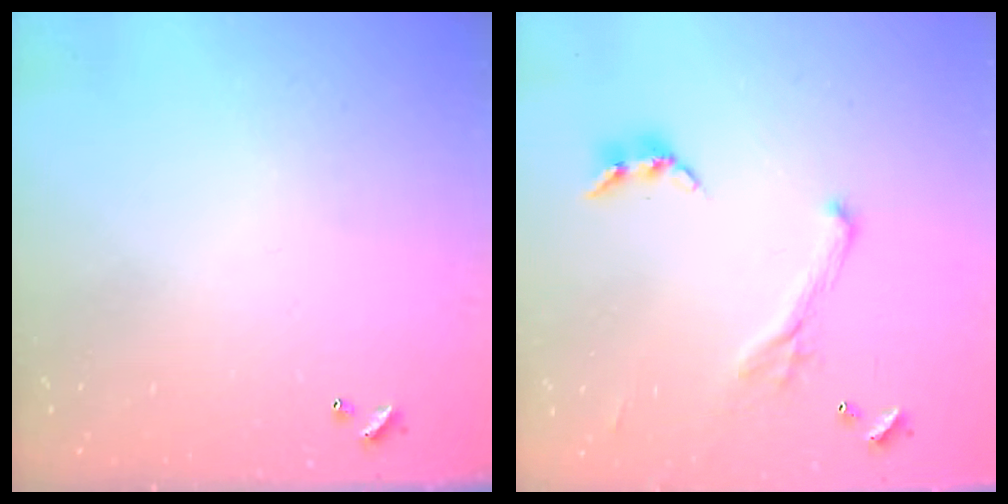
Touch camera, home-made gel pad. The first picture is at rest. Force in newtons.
{"total": 1.1, "press": 0.6, "slide": 0.9}